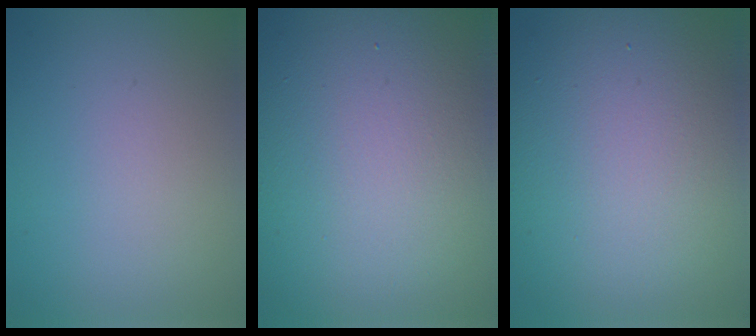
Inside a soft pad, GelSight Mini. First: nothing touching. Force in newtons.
{"total": 21.0, "press": 21.0, "slide": 0.8}
{"total": 15.1, "press": 15.1, "slide": 0.9}